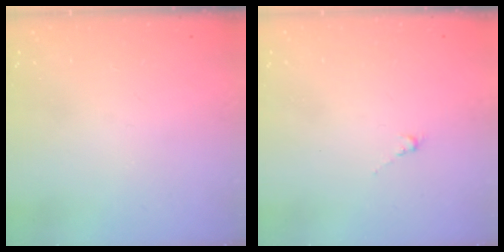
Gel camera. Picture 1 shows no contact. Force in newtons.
{"total": 0.5, "press": 0.3, "slide": 0.4}